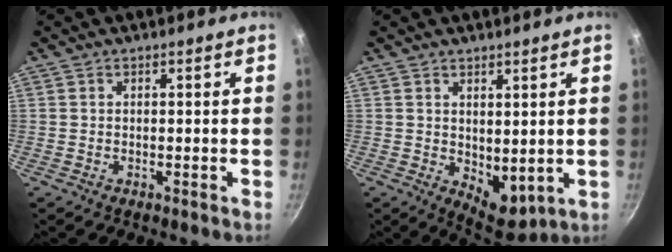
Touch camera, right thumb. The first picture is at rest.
{"total": 6.8, "force": [1.3, 4.1, 5.3], "torque": [-0.053, -0.027, 0.033]}